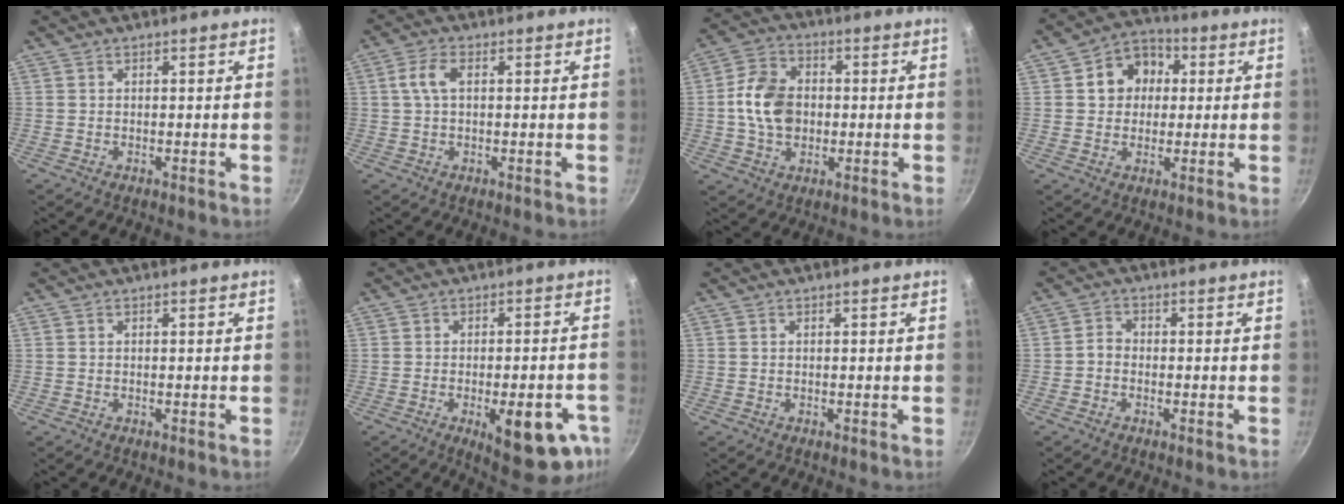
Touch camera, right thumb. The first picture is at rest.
{"total": 4.3, "force": [0.9, 1.9, 3.8], "torque": [-0.085, 0.012, 0.015]}
{"total": 10.9, "force": [-0.1, 8.3, 7.2], "torque": [-0.112, 0.017, -0.011]}
{"total": 9.2, "force": [1.7, 7.8, 4.5], "torque": [-0.027, 0.014, 0.013]}
{"total": 0.0}
{"total": 15.0, "force": [-5.8, 5.9, 12.6], "torque": [-0.122, 0.009, -0.067]}
{"total": 0.0}
{"total": 2.0, "force": [-0.8, 1.5, 1.0], "torque": [-0.019, 0.016, -0.022]}